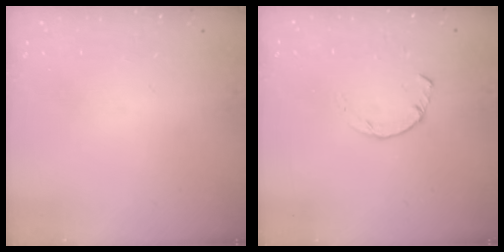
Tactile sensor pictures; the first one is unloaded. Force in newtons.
{"total": 2.3, "press": 2.3, "slide": 0.1}